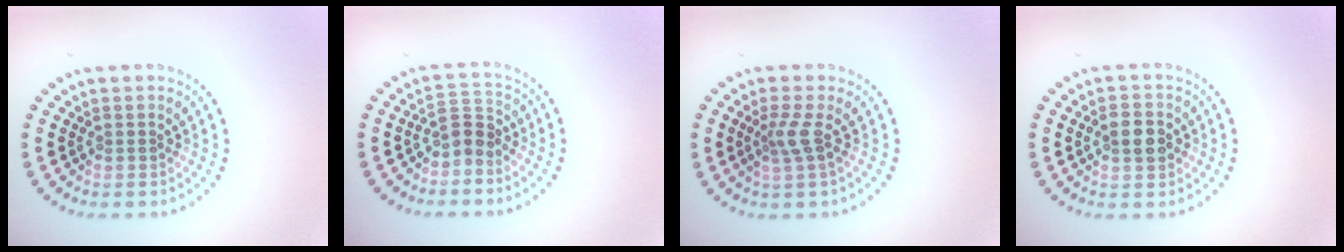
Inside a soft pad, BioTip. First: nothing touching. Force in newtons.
{"total": 2.2, "press": 1.6, "slide": 1.6}
{"total": 2.1, "press": 1.4, "slide": 1.5}
{"total": 2.8, "press": 2.8, "slide": 0.1}